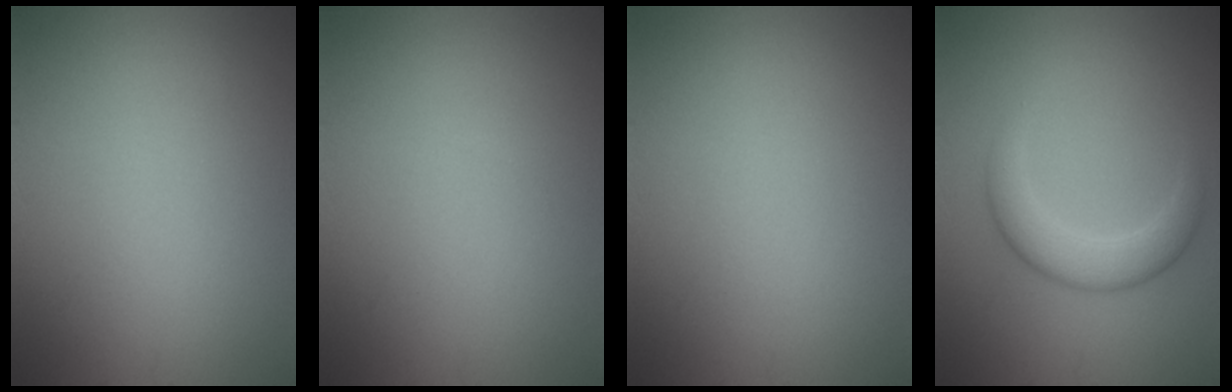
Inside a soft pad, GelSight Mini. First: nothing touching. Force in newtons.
{"total": 0.0}
{"total": 0.0}
{"total": 3.6, "press": 3.6, "slide": 0.2}